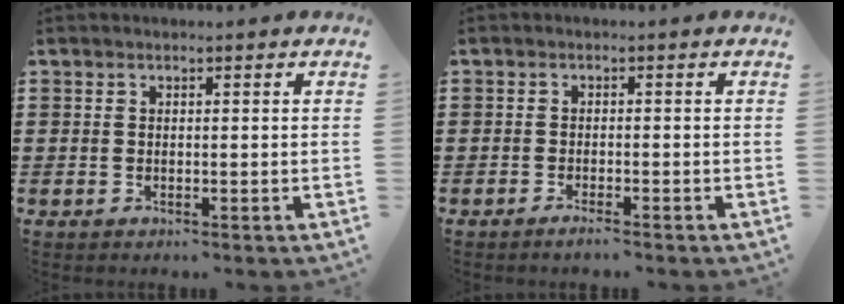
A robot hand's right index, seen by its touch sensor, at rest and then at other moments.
{"total": 1.3, "force": [-1.2, 0.0, 0.6], "torque": [-0.012, -0.004, -0.021]}